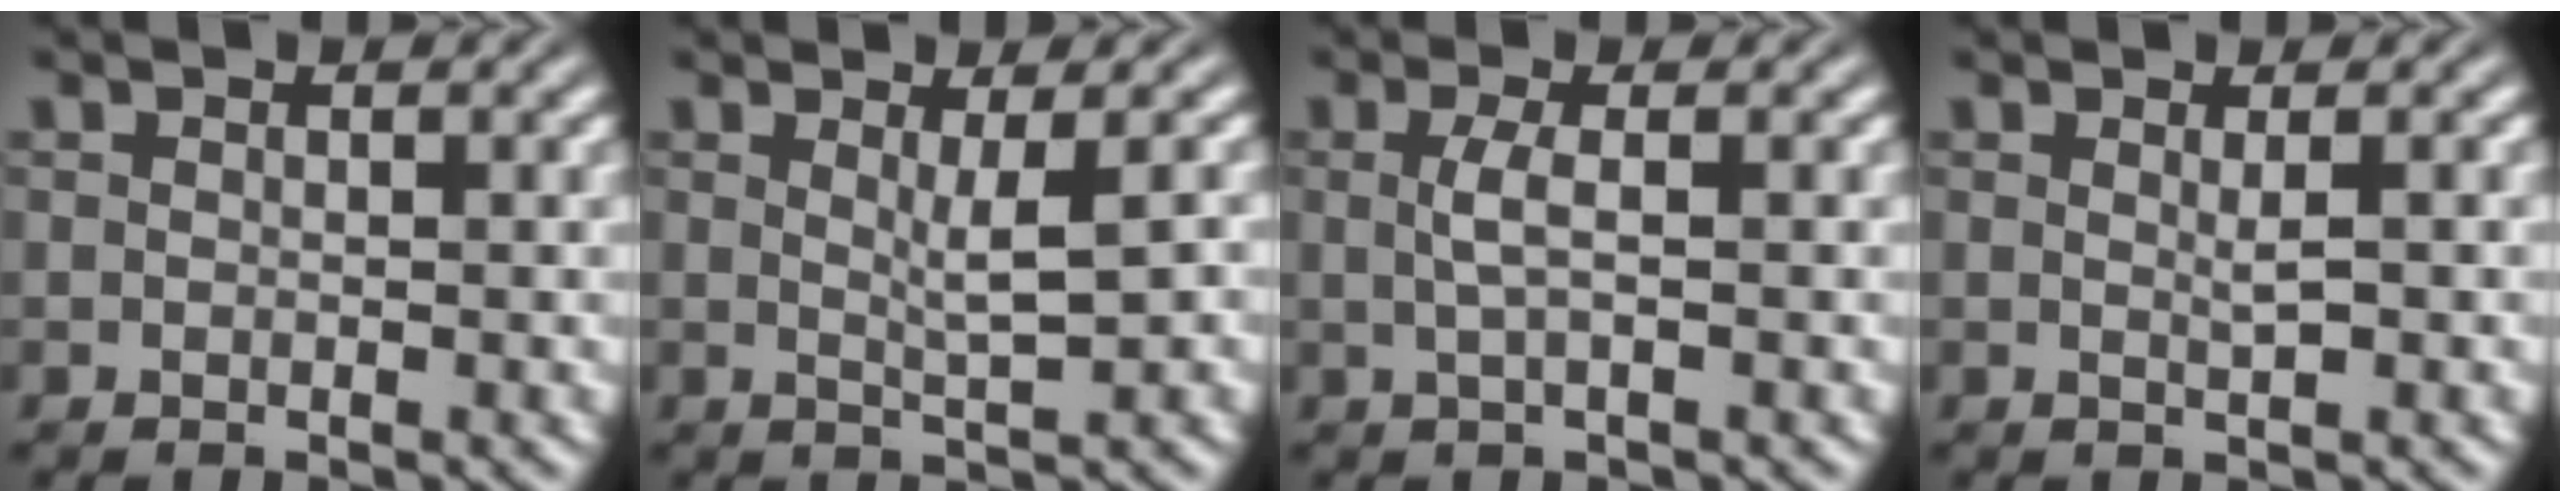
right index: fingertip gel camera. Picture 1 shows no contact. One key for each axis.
{"total": 2.2, "fx": 0.8, "fy": -1.3, "fz": 1.6, "tx": -0.016, "ty": -0.010, "tz": 0.022}
{"total": 1.8, "fx": 0.0, "fy": -1.1, "fz": 1.5, "tx": -0.027, "ty": -0.002, "tz": 0.007}
{"total": 1.2, "fx": 0.3, "fy": -1.0, "fz": 0.6, "tx": -0.004, "ty": -0.005, "tz": 0.010}